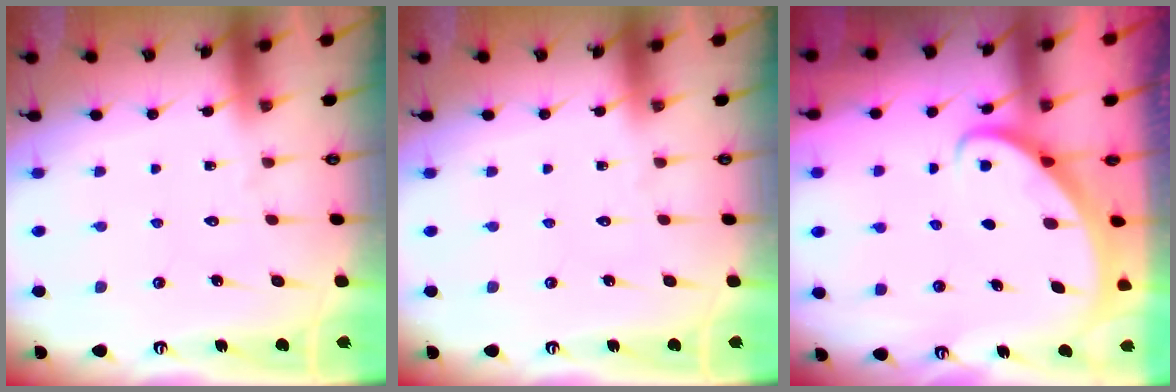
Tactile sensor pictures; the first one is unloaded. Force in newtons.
{"total": 0.0}
{"total": 2.8, "press": 2.8, "slide": 0.2}